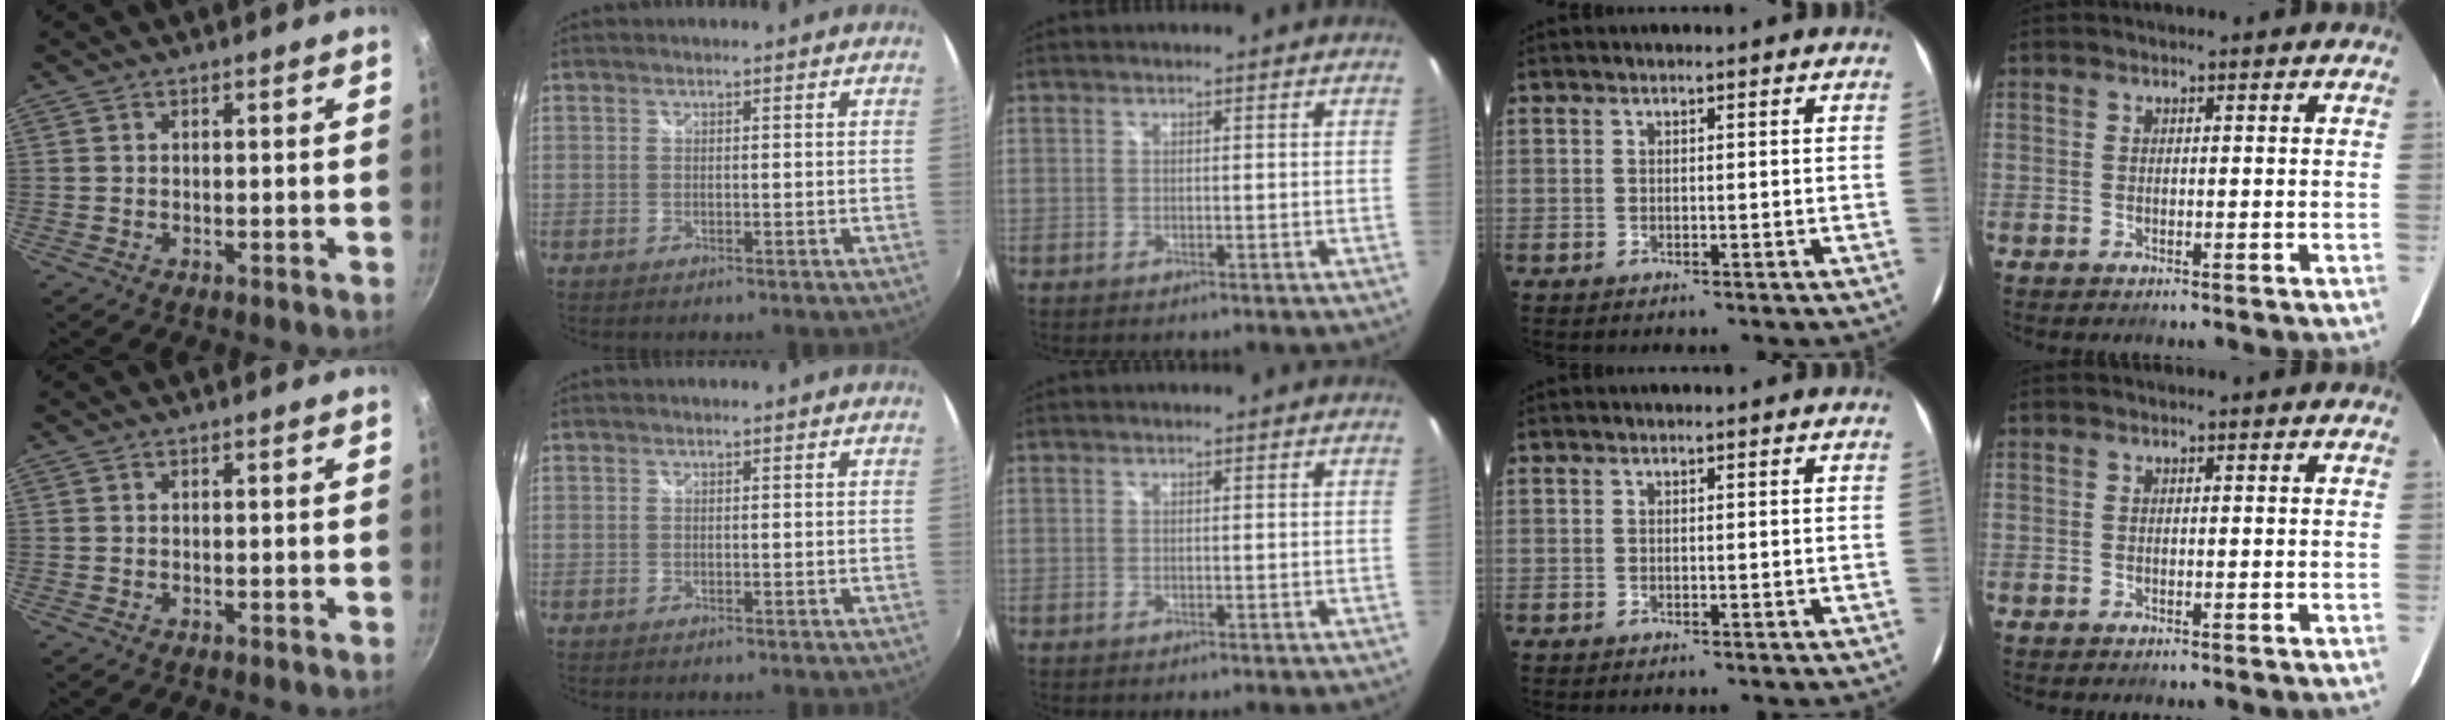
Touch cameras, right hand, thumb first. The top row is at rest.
{}